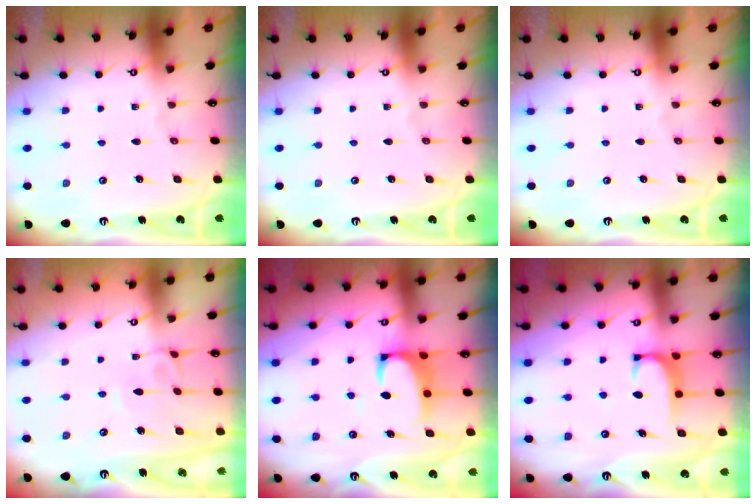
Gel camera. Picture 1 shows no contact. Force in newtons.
{"total": 0.0}
{"total": 0.0}
{"total": 3.2, "press": 3.2, "slide": 0.2}
{"total": 2.2, "press": 2.0, "slide": 0.9}
{"total": 1.9, "press": 1.8, "slide": 0.5}